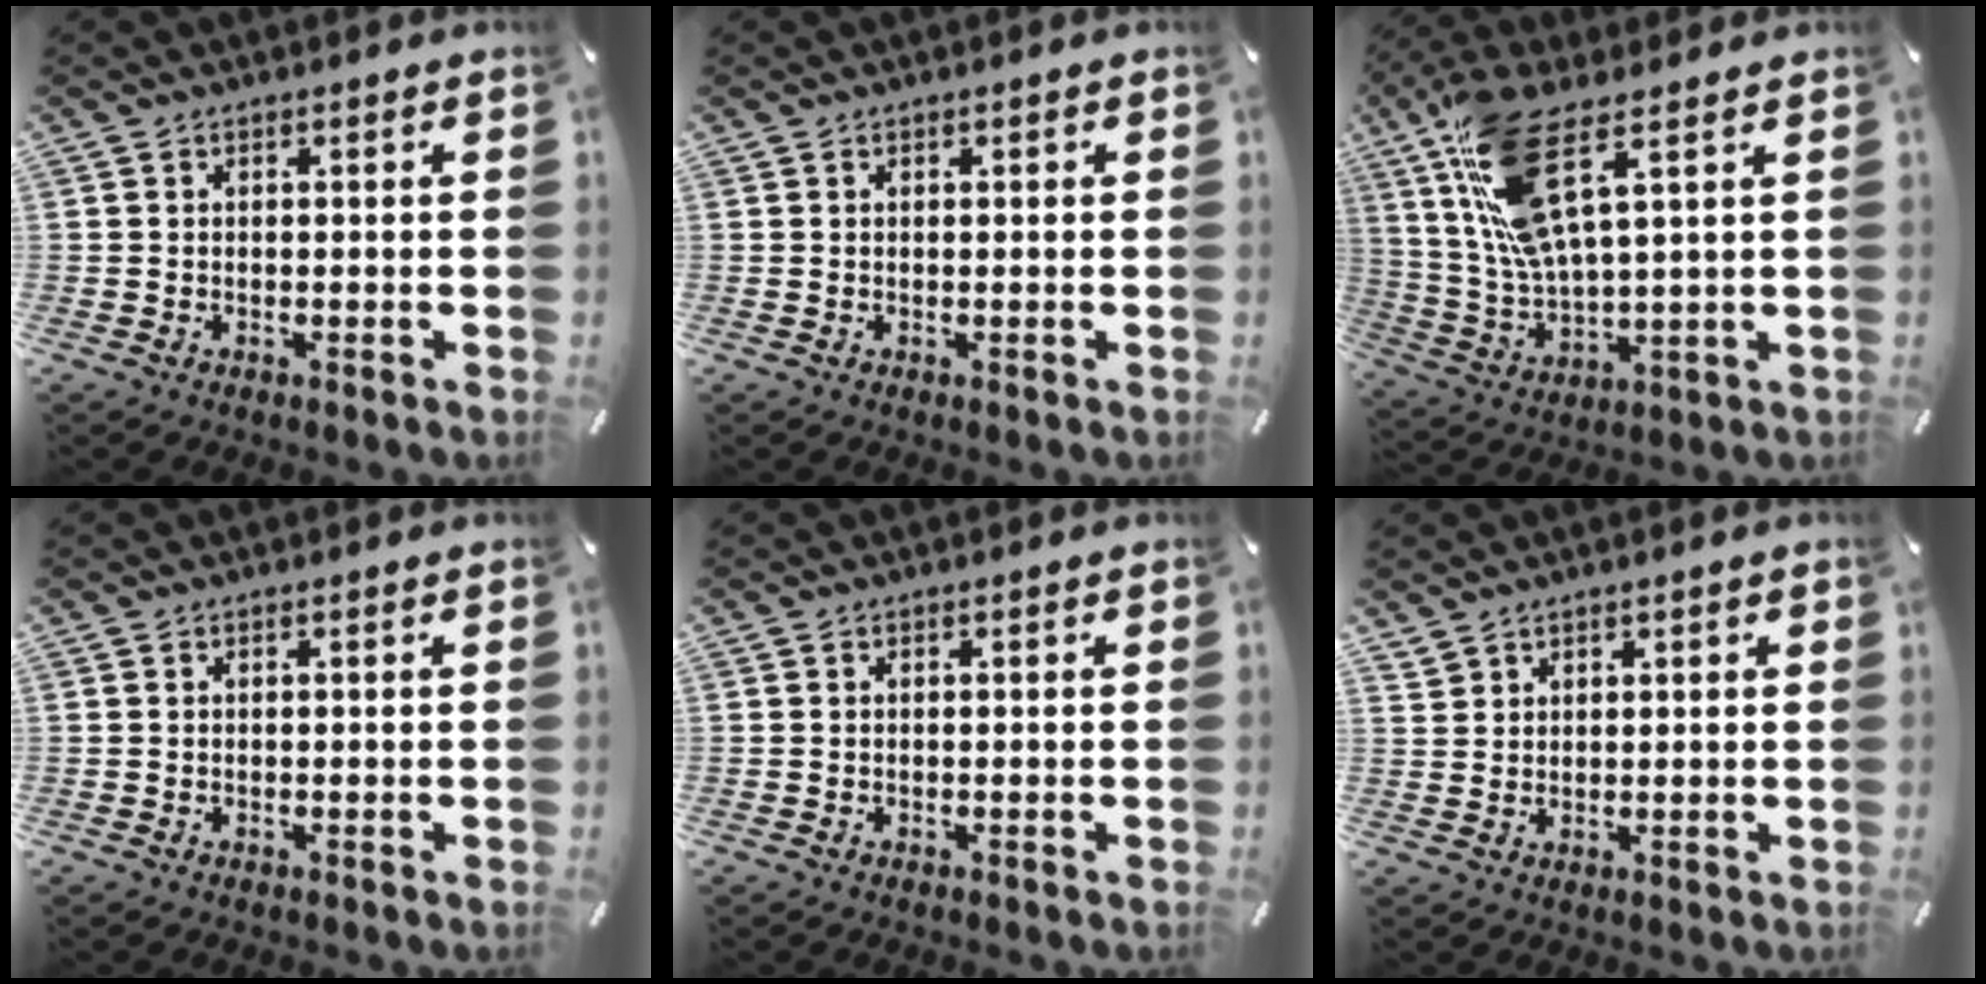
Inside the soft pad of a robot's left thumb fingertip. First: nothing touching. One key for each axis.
{"total": 0.0}
{"total": 14.4, "fx": 7.0, "fy": 3.9, "fz": 11.9, "tx": -0.268, "ty": -0.024, "tz": 0.116}
{"total": 0.0}
{"total": 0.0}
{"total": 2.1, "fx": 1.7, "fy": 1.2, "fz": 0.0, "tx": -0.002, "ty": -0.002, "tz": 0.034}